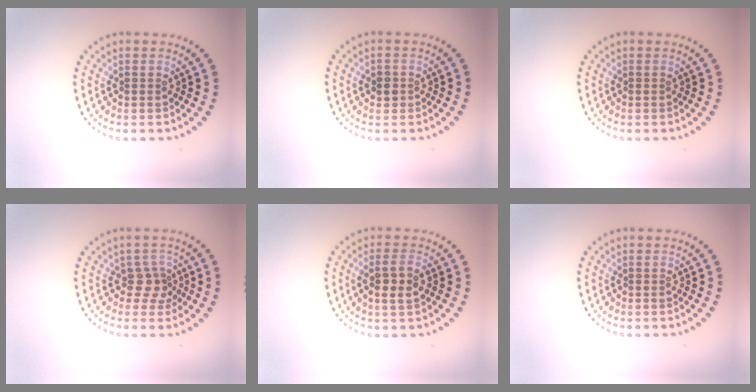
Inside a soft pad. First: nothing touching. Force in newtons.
{"total": 1.1, "press": 1.0, "slide": 0.2}
{"total": 0.0}
{"total": 2.1, "press": 1.6, "slide": 1.3}
{"total": 2.5, "press": 2.3, "slide": 1.1}
{"total": 0.0}